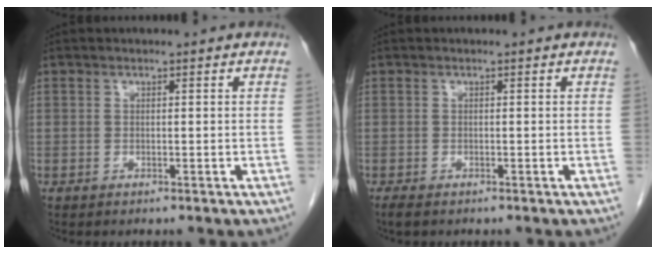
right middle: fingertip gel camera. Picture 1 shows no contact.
{"total": 1.5, "force": [-1.2, 0.5, 0.7], "torque": [-0.018, -0.004, -0.018]}